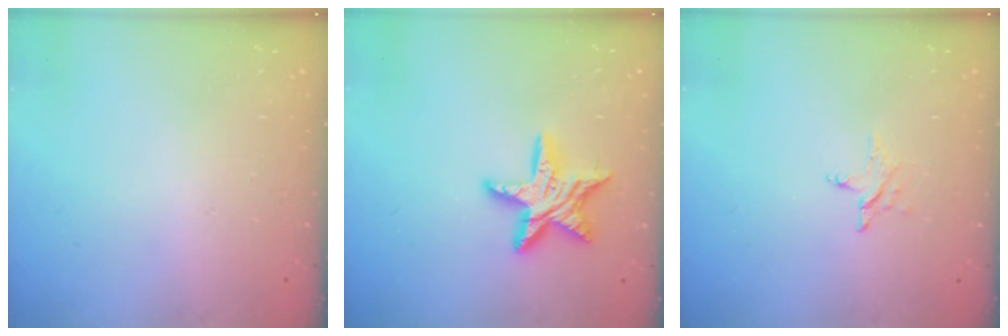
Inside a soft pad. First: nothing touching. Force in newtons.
{"total": 12.4, "press": 12.4, "slide": 0.7}
{"total": 3.5, "press": 3.5, "slide": 0.4}